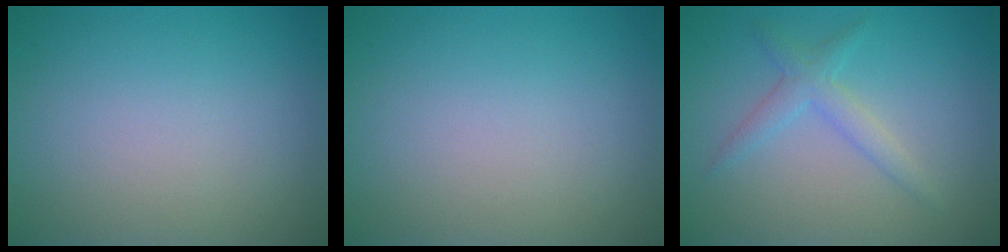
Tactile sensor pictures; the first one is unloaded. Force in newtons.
{"total": 0.0}
{"total": 2.2, "press": 2.2, "slide": 0.2}